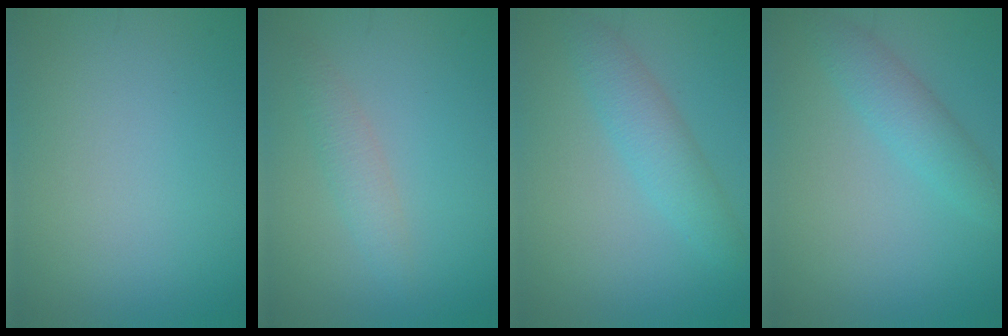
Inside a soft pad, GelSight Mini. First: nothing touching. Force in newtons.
{"total": 1.8, "press": 1.8, "slide": 0.0}
{"total": 3.1, "press": 3.0, "slide": 0.1}
{"total": 2.8, "press": 2.8, "slide": 0.2}